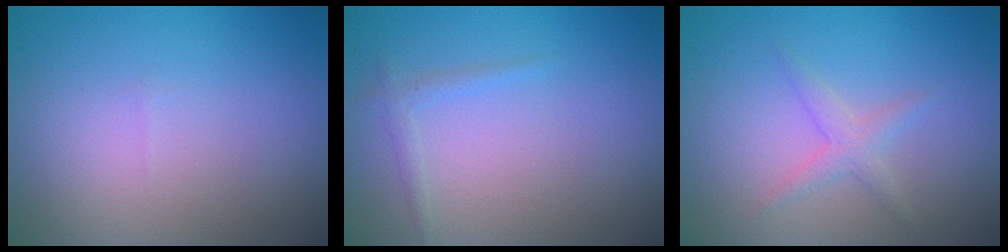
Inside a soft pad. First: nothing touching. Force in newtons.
{"total": 0.9, "press": 0.9, "slide": 0.1}
{"total": 1.6, "press": 1.6, "slide": 0.1}